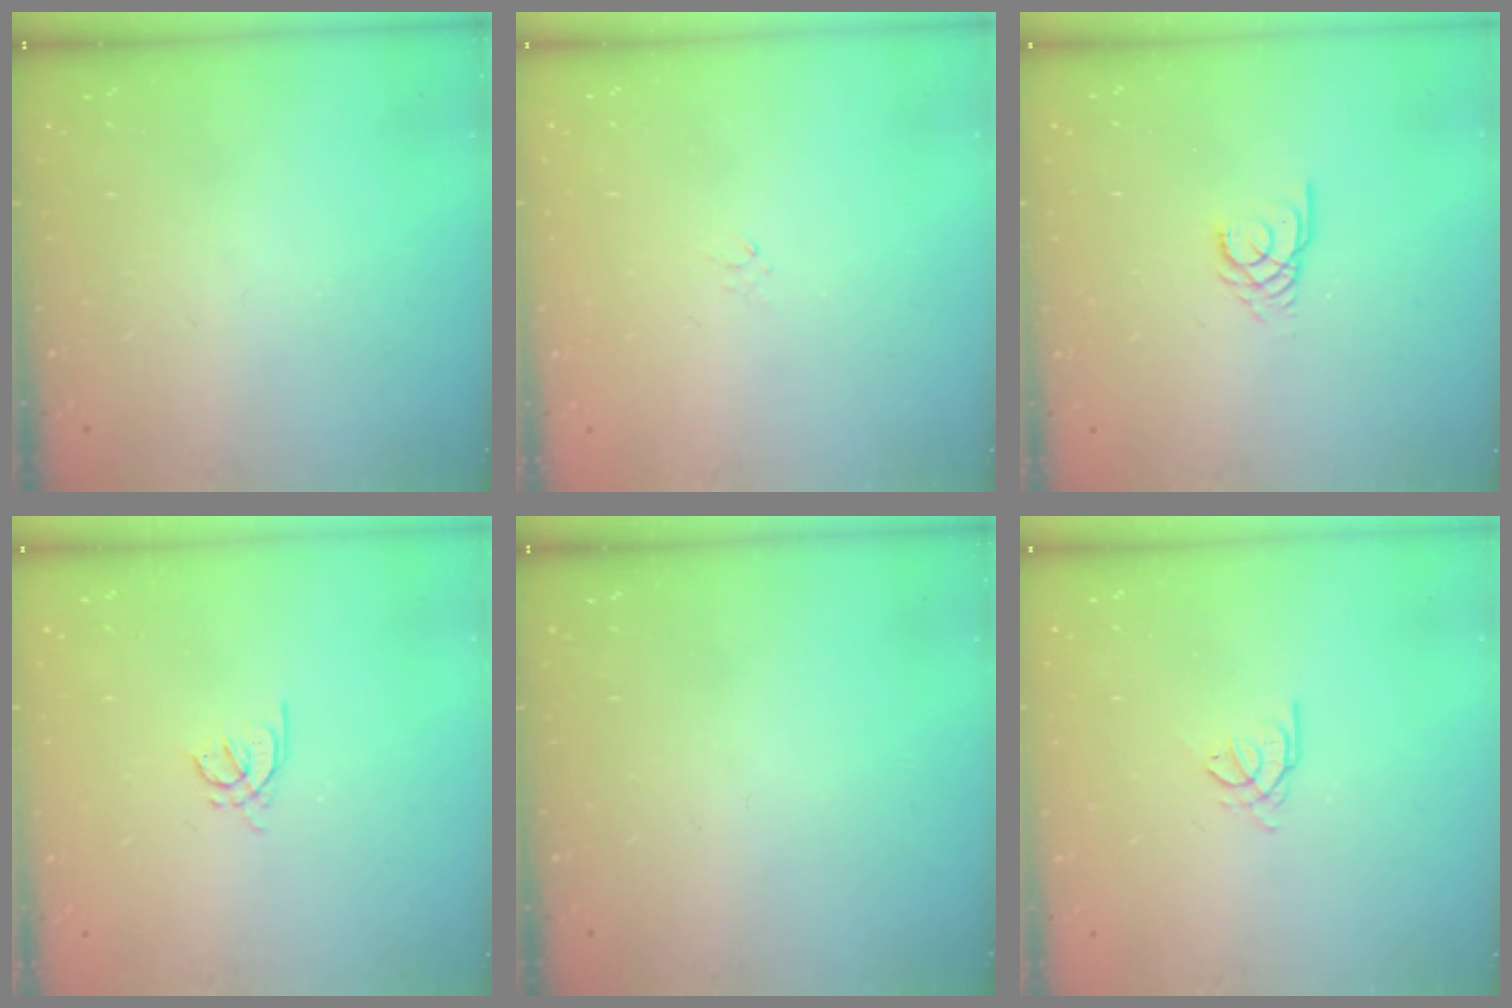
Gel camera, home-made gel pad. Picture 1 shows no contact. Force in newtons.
{"total": 0.0}
{"total": 3.0, "press": 3.0, "slide": 0.3}
{"total": 2.8, "press": 2.7, "slide": 0.8}
{"total": 0.0}
{"total": 0.7, "press": 0.6, "slide": 0.3}